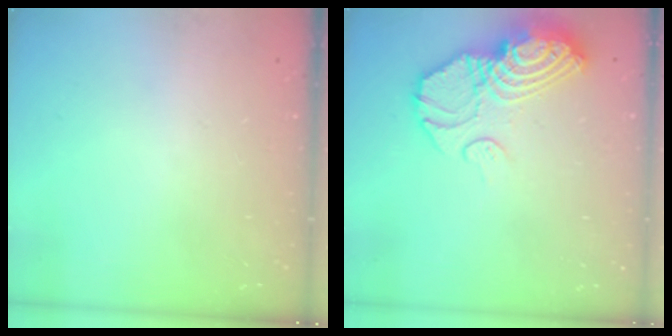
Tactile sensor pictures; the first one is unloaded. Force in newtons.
{"total": 15.0, "press": 14.9, "slide": 1.6}